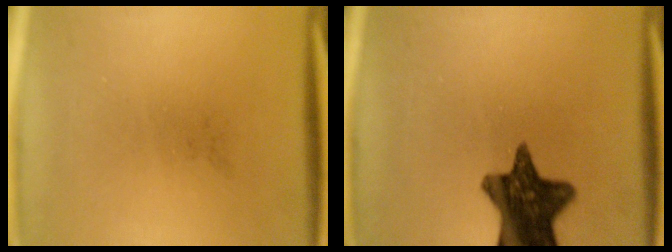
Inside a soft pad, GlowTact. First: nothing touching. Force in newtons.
{"total": 12.6}